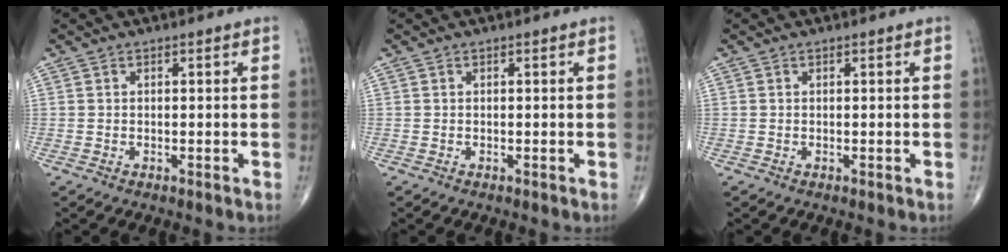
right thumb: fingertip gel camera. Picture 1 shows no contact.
{"total": 0.0}
{"total": 0.0}